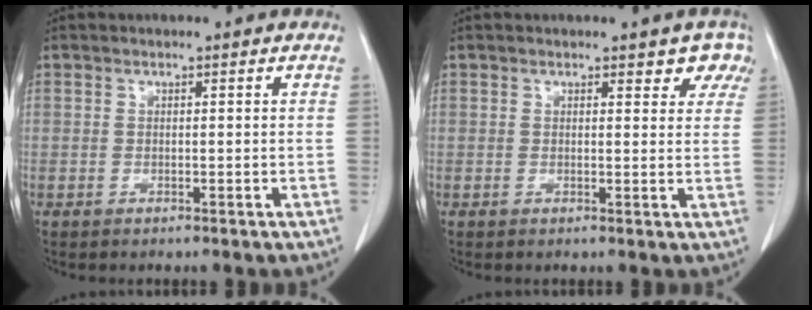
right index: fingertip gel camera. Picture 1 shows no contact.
{"total": 3.9, "force": [3.0, 1.9, 1.8], "torque": [0.003, -0.002, 0.023]}